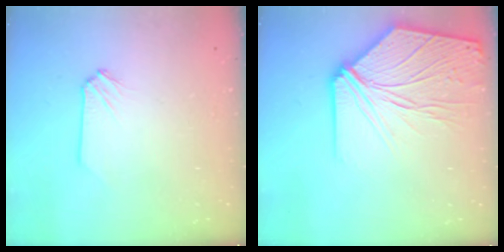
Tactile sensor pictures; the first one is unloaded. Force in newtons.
{"total": 16.6, "press": 16.4, "slide": 2.8}